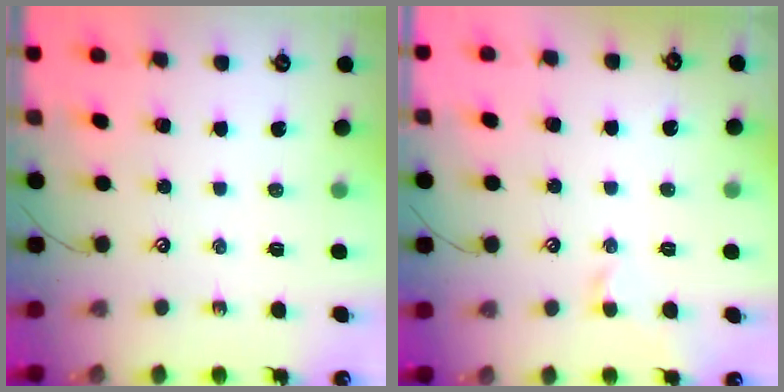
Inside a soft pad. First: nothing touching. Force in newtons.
{"total": 0.7, "press": 0.4, "slide": 0.6}